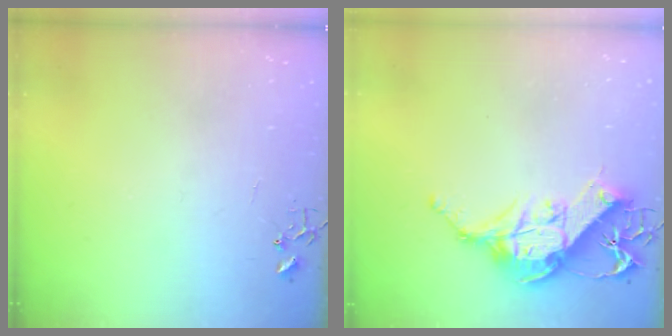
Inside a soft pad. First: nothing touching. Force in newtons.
{"total": 15.3, "press": 15.1, "slide": 2.1}